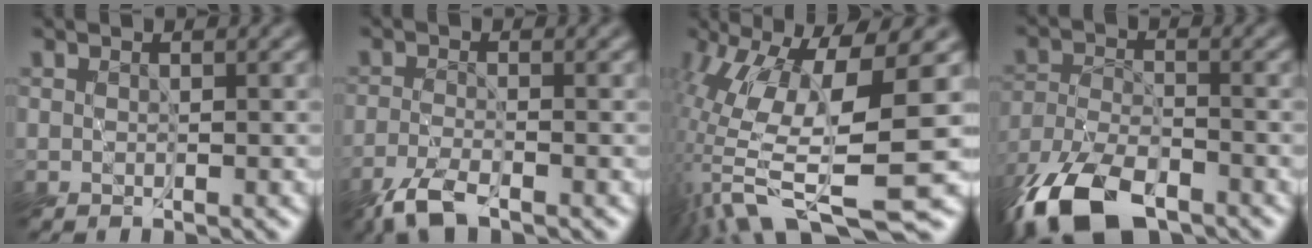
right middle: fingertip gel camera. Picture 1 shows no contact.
{"total": 3.4, "force": [-2.8, 0.7, 1.8], "torque": [-0.040, -0.008, -0.062]}
{"total": 11.2, "force": [-2.2, 2.8, 10.6], "torque": [-0.220, -0.013, -0.031]}
{"total": 9.8, "force": [-7.1, 4.0, 5.4], "torque": [-0.115, -0.021, -0.139]}